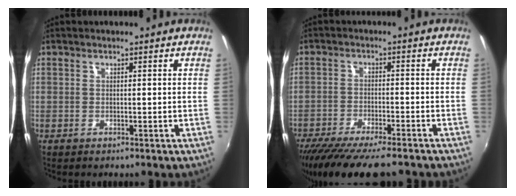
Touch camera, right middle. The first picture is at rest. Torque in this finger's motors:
{"motor_torque": [1.12, -1.01, 0.30, 0.15]}